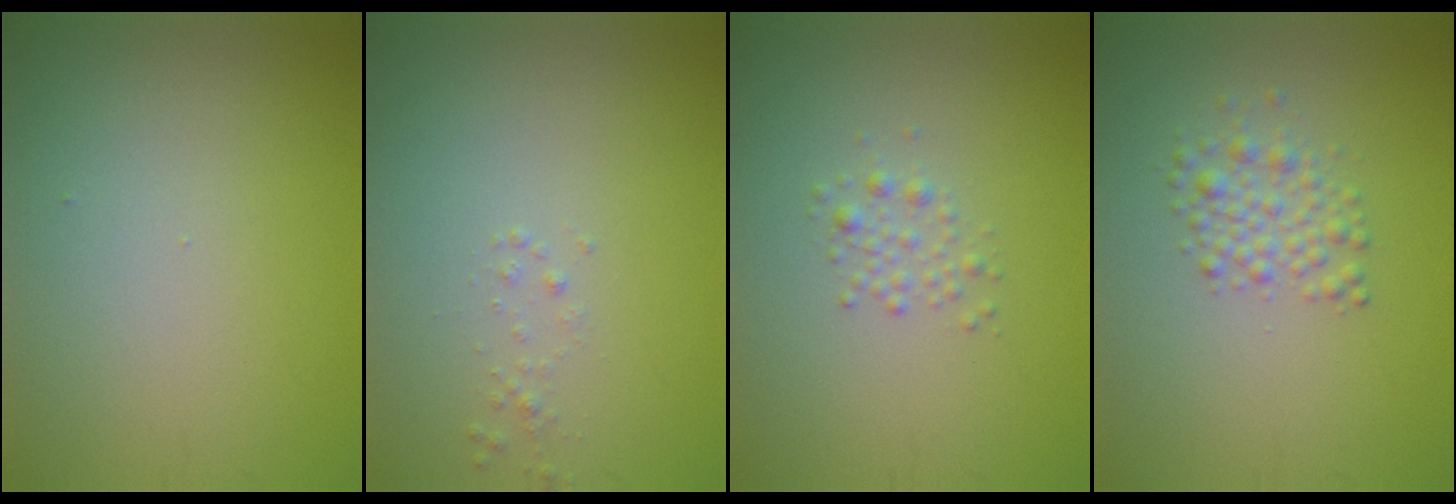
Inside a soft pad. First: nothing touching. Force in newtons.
{"total": 0.7, "press": 0.6, "slide": 0.1}
{"total": 1.3, "press": 1.3, "slide": 0.0}
{"total": 2.4, "press": 2.4, "slide": 0.1}